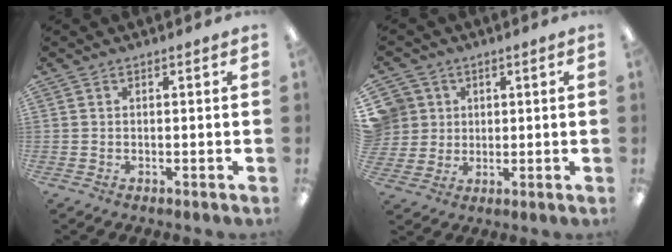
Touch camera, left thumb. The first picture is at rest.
{"total": 6.6, "force": [2.1, 6.2, -0.2], "torque": [-0.010, -0.002, 0.046]}